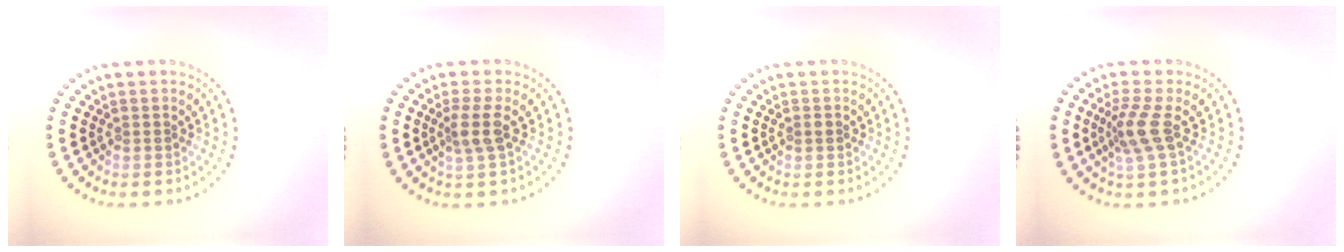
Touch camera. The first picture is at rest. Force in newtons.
{"total": 2.2, "press": 1.8, "slide": 1.3}
{"total": 0.5, "press": 0.5, "slide": 0.1}
{"total": 2.9, "press": 2.1, "slide": 1.9}